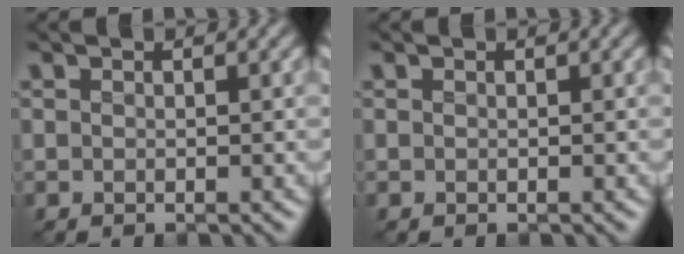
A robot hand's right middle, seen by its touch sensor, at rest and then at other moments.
{"total": 0.0}